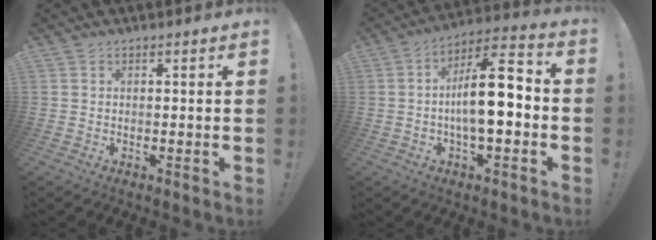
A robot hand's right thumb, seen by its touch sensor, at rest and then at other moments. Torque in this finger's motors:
{"motor_torque": [0.24, 0.57, 0.73, 0.44, 0.31]}